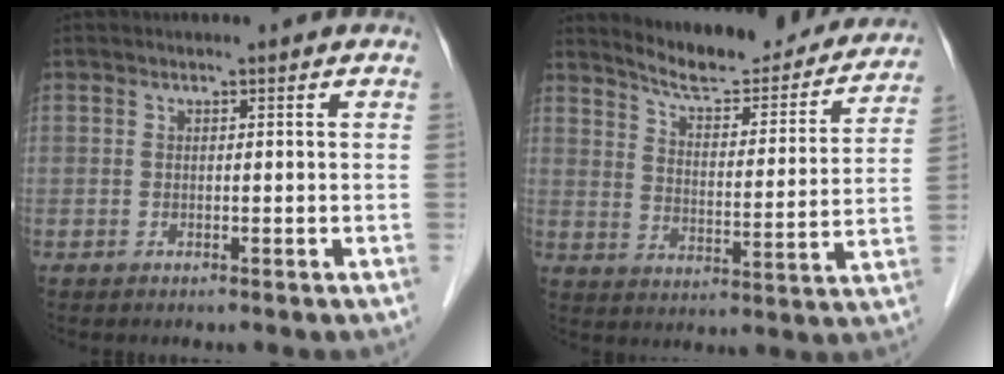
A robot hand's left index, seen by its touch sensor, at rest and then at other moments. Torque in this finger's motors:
{"motor_torque": [0.85, -0.73, 0.38, 0.09]}